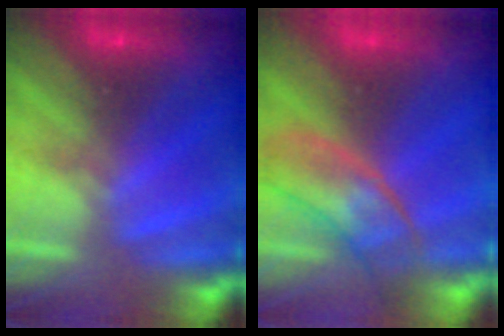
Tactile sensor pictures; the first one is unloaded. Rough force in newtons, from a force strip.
{"total": 2.9}